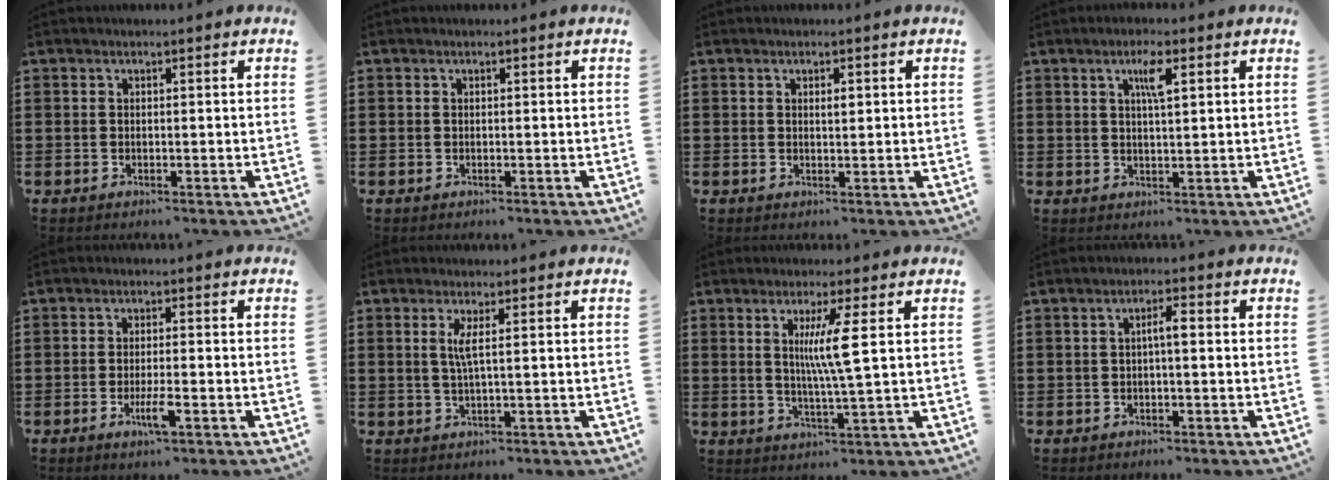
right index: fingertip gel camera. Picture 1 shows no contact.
{"total": 0.0}
{"total": 1.1, "force": [0.3, 0.3, 1.0], "torque": [-0.011, 0.000, 0.003]}
{"total": 3.7, "force": [1.6, 0.7, 3.2], "torque": [-0.061, 0.005, 0.022]}
{"total": 4.0, "force": [-1.7, 0.4, 3.6], "torque": [-0.072, -0.011, -0.033]}
{"total": 2.7, "force": [0.4, -0.4, 2.6], "torque": [-0.052, -0.007, 0.005]}
{"total": 6.3, "force": [1.5, -0.6, 6.0], "torque": [-0.119, -0.009, 0.020]}
{"total": 2.3, "force": [-0.2, 0.4, 2.3], "torque": [-0.044, 0.004, -0.006]}